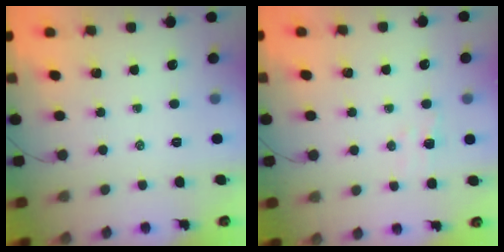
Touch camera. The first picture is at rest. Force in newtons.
{"total": 2.8, "press": 2.7, "slide": 0.7}